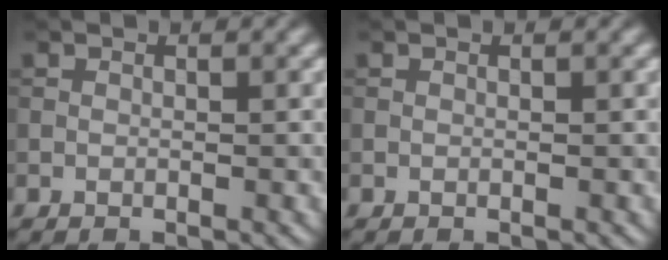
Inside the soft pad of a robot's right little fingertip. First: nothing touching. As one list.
[{"total": 0.0}]